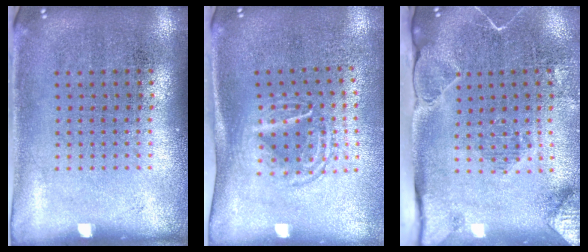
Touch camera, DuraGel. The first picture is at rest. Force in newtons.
{"total": 1.6, "press": 1.2, "slide": 1.1}
{"total": 2.1, "press": 2.0, "slide": 0.6}